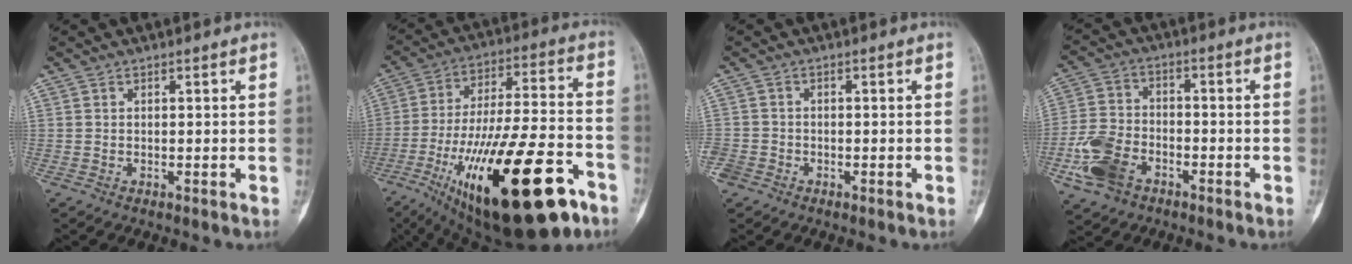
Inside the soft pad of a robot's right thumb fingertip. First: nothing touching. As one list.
[{"total": 33.0, "force": [-15.1, 11.2, 27.1], "torque": [-0.444, 0.039, -0.233]}, {"total": 3.7, "force": [-2.0, 3.0, 0.9], "torque": [-0.021, 0.011, -0.041]}, {"total": 10.4, "force": [-4.8, 6.9, 6.1], "torque": [-0.125, 0.020, -0.092]}]